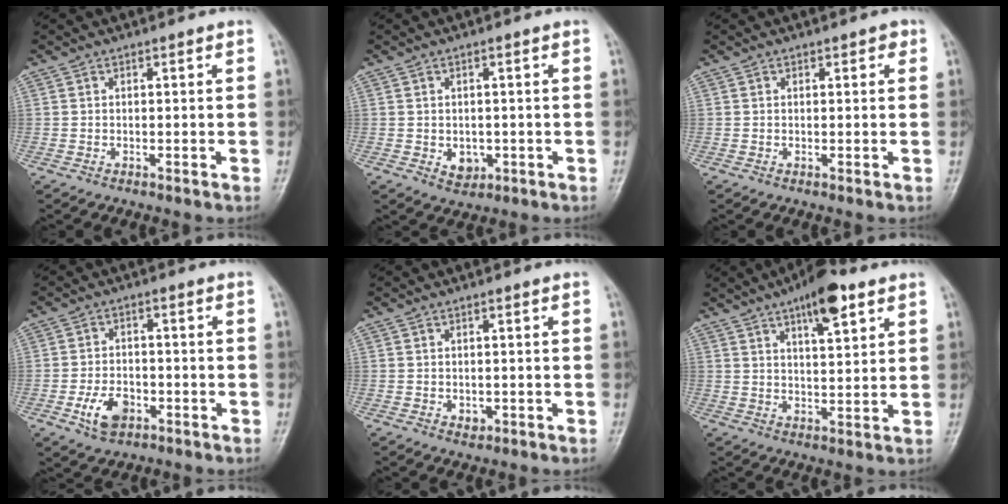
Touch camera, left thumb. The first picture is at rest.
{"total": 3.4, "force": [-0.7, 2.7, 2.0], "torque": [-0.013, 0.000, -0.001]}
{"total": 1.1, "force": [0.5, 0.6, 0.7], "torque": [0.001, 0.001, 0.003]}
{"total": 6.5, "force": [-2.7, 4.2, 4.1], "torque": [-0.066, 0.013, -0.045]}
{"total": 1.7, "force": [-0.4, 1.3, 1.0], "torque": [-0.006, 0.000, -0.001]}
{"total": 10.3, "force": [5.9, 3.3, 7.7], "torque": [-0.102, -0.024, 0.091]}